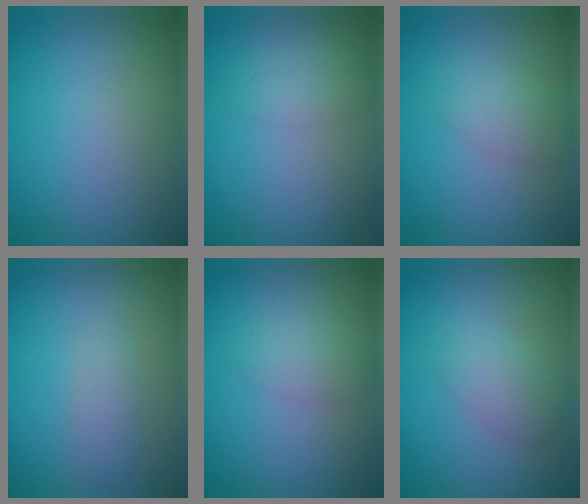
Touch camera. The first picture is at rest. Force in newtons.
{"total": 1.7, "press": 1.7, "slide": 0.0}
{"total": 2.1, "press": 2.1, "slide": 0.0}
{"total": 1.5, "press": 1.5, "slide": 0.1}
{"total": 2.0, "press": 2.0, "slide": 0.1}
{"total": 2.4, "press": 2.4, "slide": 0.1}